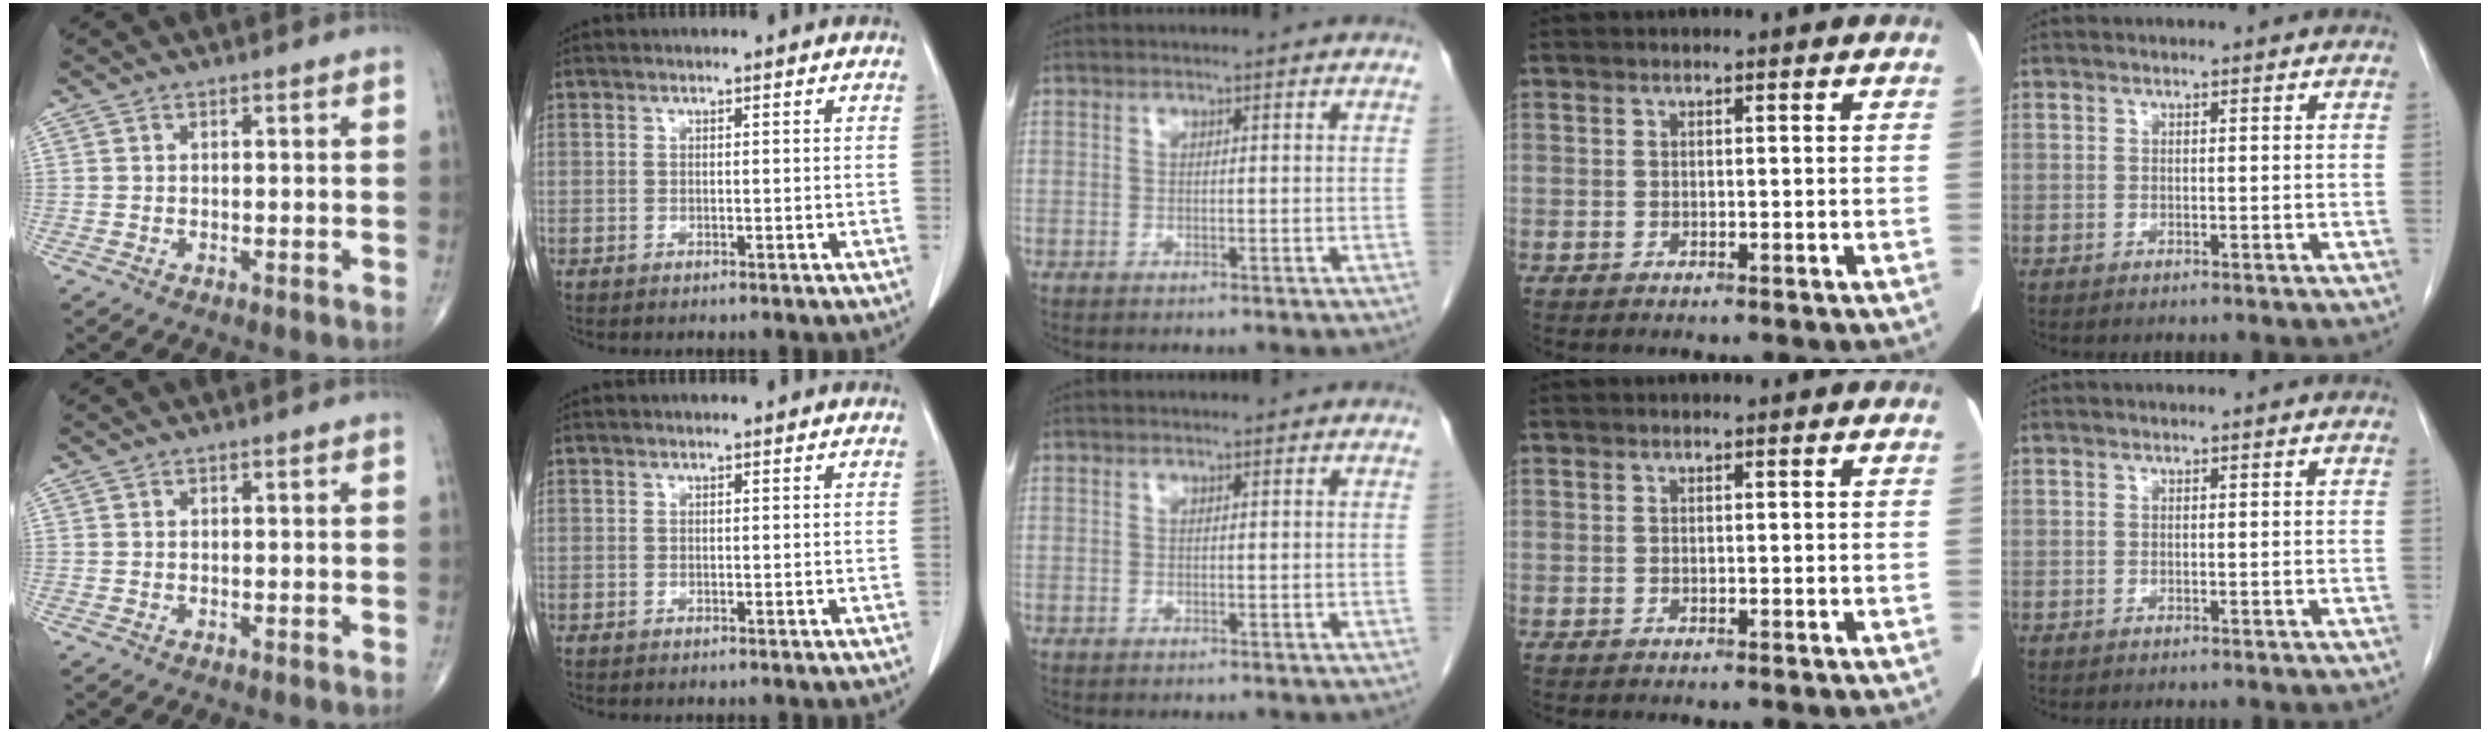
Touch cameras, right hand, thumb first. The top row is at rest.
{}